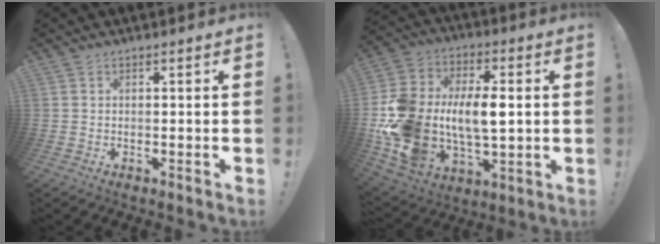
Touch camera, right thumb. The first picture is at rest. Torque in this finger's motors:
{"motor_torque": [2.55, 2.46, 2.20, -0.56, 0.28]}